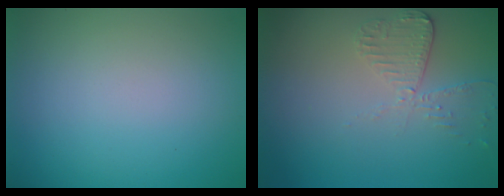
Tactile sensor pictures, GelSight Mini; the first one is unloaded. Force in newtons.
{"total": 2.7, "press": 2.4, "slide": 1.2}